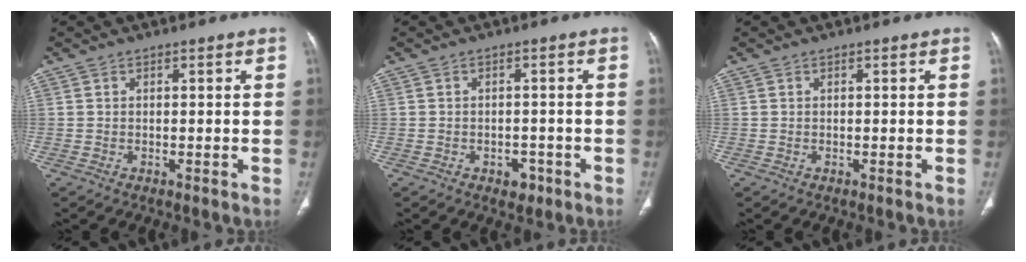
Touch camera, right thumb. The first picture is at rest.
{"total": 2.7, "force": [-1.5, 1.9, 1.3], "torque": [-0.001, 0.006, -0.016]}
{"total": 0.0}